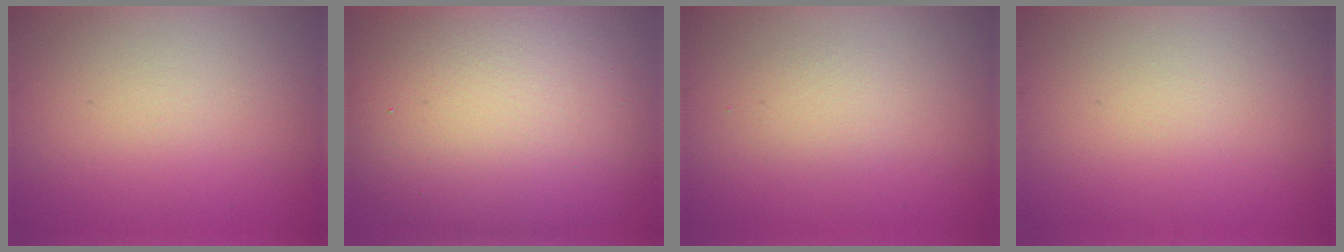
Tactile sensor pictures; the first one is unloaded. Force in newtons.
{"total": 15.2, "press": 15.2, "slide": 0.8}
{"total": 1.3, "press": 1.3, "slide": 0.1}
{"total": 0.0}